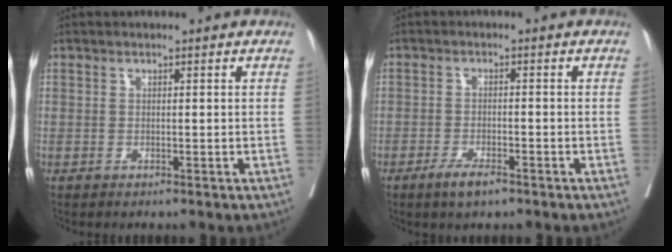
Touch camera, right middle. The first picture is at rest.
{"total": 3.5, "force": [-2.4, 0.9, 2.4], "torque": [-0.051, -0.003, -0.043]}